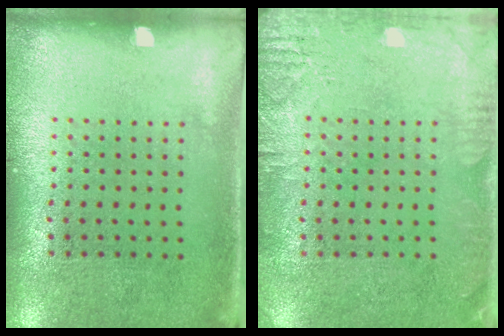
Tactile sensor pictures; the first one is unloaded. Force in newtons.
{"total": 2.6, "press": 2.5, "slide": 0.4}